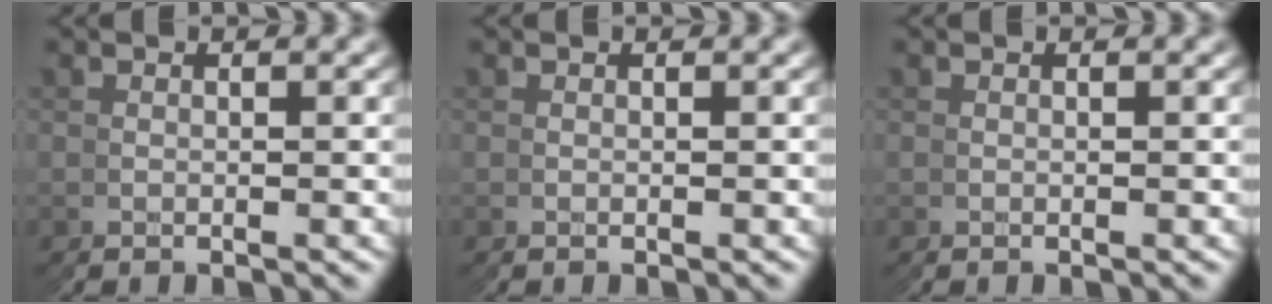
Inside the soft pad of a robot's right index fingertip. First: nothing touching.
{"total": 0.0}
{"total": 0.0}